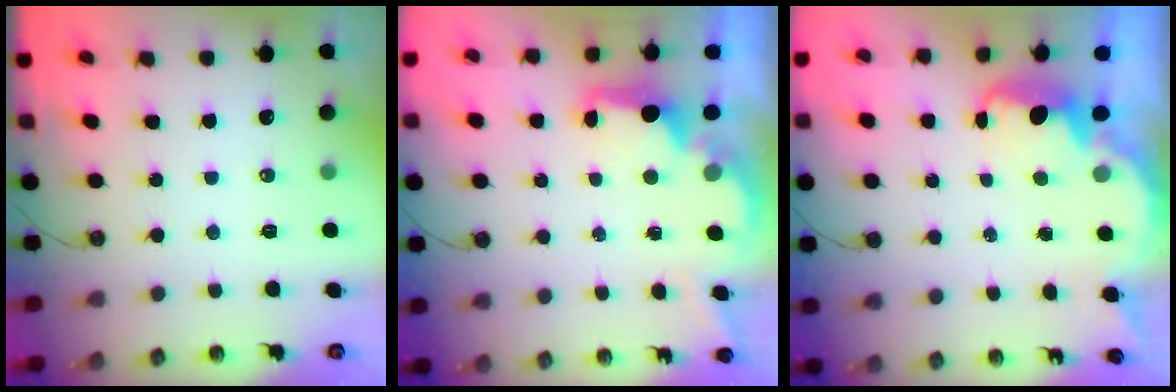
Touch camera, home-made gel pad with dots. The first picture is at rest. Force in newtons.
{"total": 3.6, "press": 3.5, "slide": 0.5}
{"total": 2.8, "press": 2.8, "slide": 0.4}